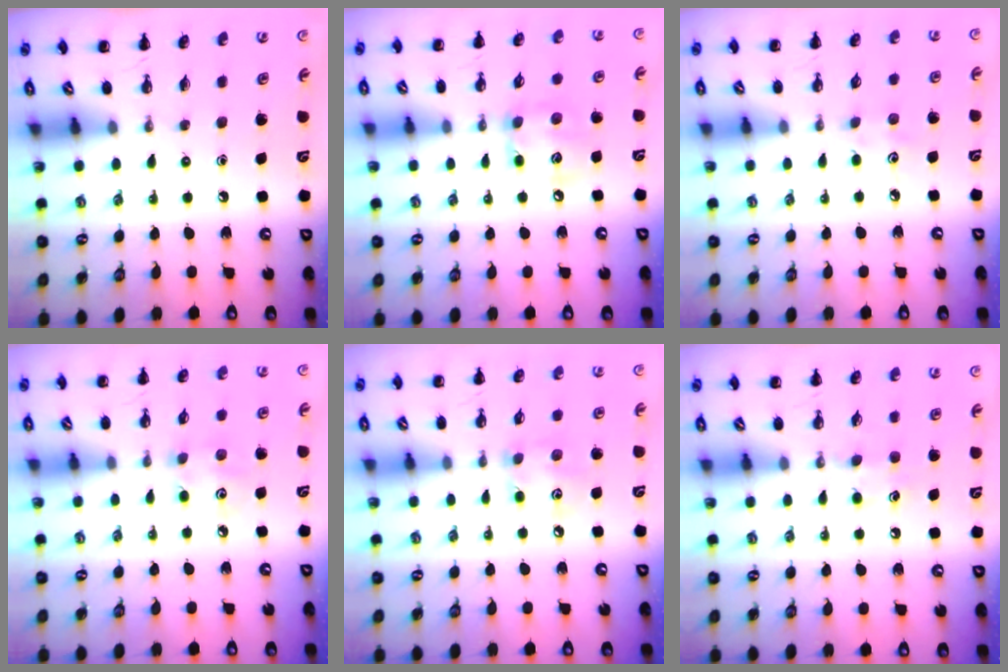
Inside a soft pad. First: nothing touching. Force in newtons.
{"total": 9.2, "press": 9.2, "slide": 1.1}
{"total": 2.8, "press": 2.6, "slide": 0.8}
{"total": 4.8, "press": 4.7, "slide": 1.1}
{"total": 5.2, "press": 5.2, "slide": 0.5}
{"total": 4.7, "press": 4.5, "slide": 1.5}